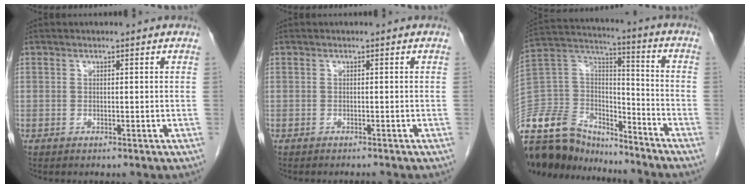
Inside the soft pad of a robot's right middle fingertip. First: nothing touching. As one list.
[{"total": 1.0, "force": [-1.0, -0.2, 0.1], "torque": [-0.003, -0.002, -0.013]}, {"total": 23.3, "force": [-20.4, 7.8, 7.9], "torque": [-0.204, 0.010, -0.352]}]